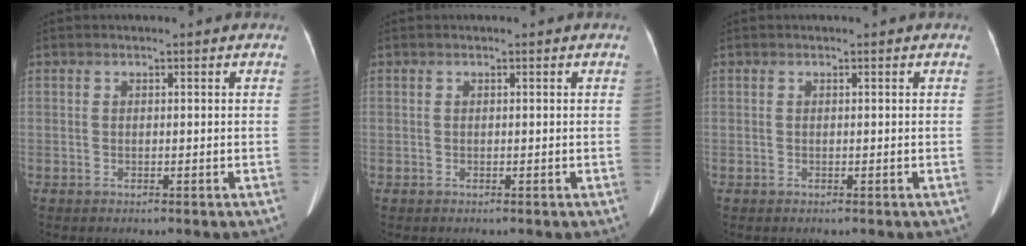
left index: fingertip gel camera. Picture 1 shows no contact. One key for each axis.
{"total": 0.0}
{"total": 0.0}